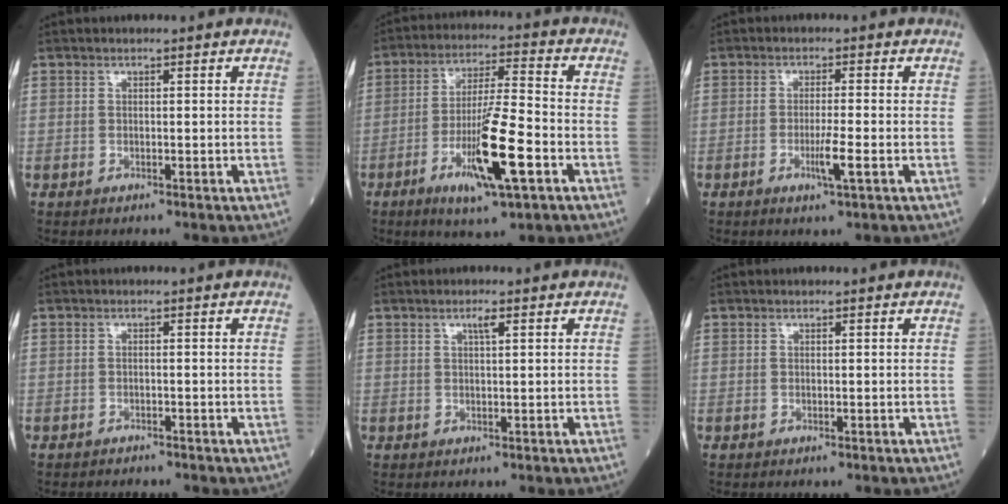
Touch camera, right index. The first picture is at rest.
{"total": 12.9, "force": [-4.9, 1.0, 11.9], "torque": [-0.216, -0.015, -0.084]}
{"total": 3.7, "force": [-1.3, -0.3, 3.4], "torque": [-0.061, -0.006, -0.024]}
{"total": 1.9, "force": [-1.7, 0.7, 0.4], "torque": [-0.013, -0.001, -0.020]}
{"total": 1.5, "force": [0.8, 0.1, 1.3], "torque": [-0.024, -0.001, 0.013]}
{"total": 0.0}